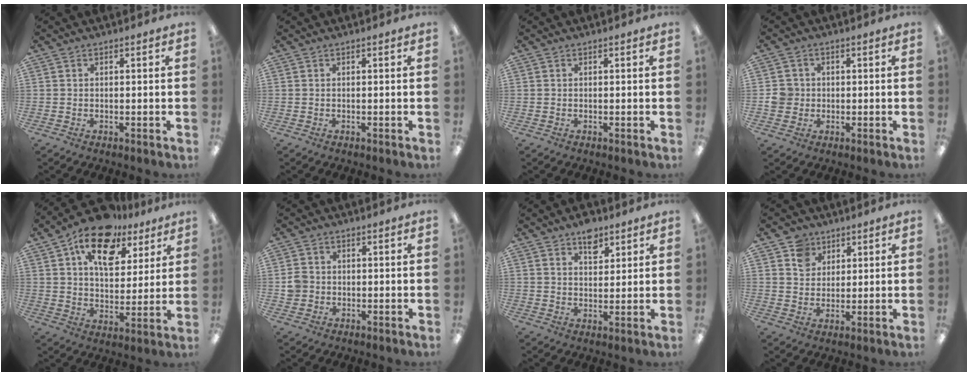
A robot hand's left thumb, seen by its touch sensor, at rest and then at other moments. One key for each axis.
{"total": 0.0}
{"total": 0.0}
{"total": 4.4, "fx": -0.1, "fy": 4.2, "fz": 1.1, "tx": -0.018, "ty": 0.008, "tz": -0.001}
{"total": 15.7, "fx": 9.6, "fy": 9.0, "fz": 8.6, "tx": -0.141, "ty": -0.040, "tz": 0.172}
{"total": 3.3, "fx": -0.3, "fy": 3.2, "fz": 0.8, "tx": -0.008, "ty": 0.003, "tz": -0.007}
{"total": 6.0, "fx": 4.1, "fy": 3.4, "fz": 2.8, "tx": -0.025, "ty": -0.017, "tz": 0.068}
{"total": 5.7, "fx": 3.4, "fy": 4.5, "fz": 0.8, "tx": -0.013, "ty": -0.005, "tz": 0.062}